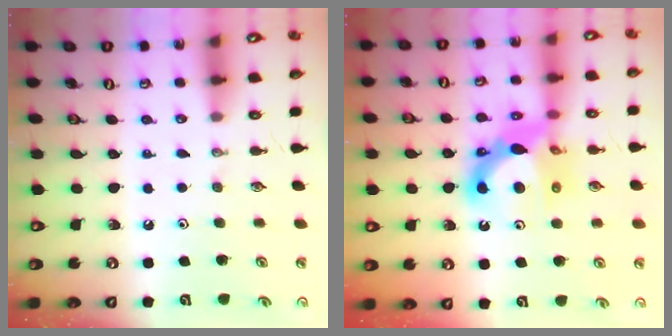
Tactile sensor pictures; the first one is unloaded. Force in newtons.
{"total": 12.4, "press": 12.2, "slide": 2.4}